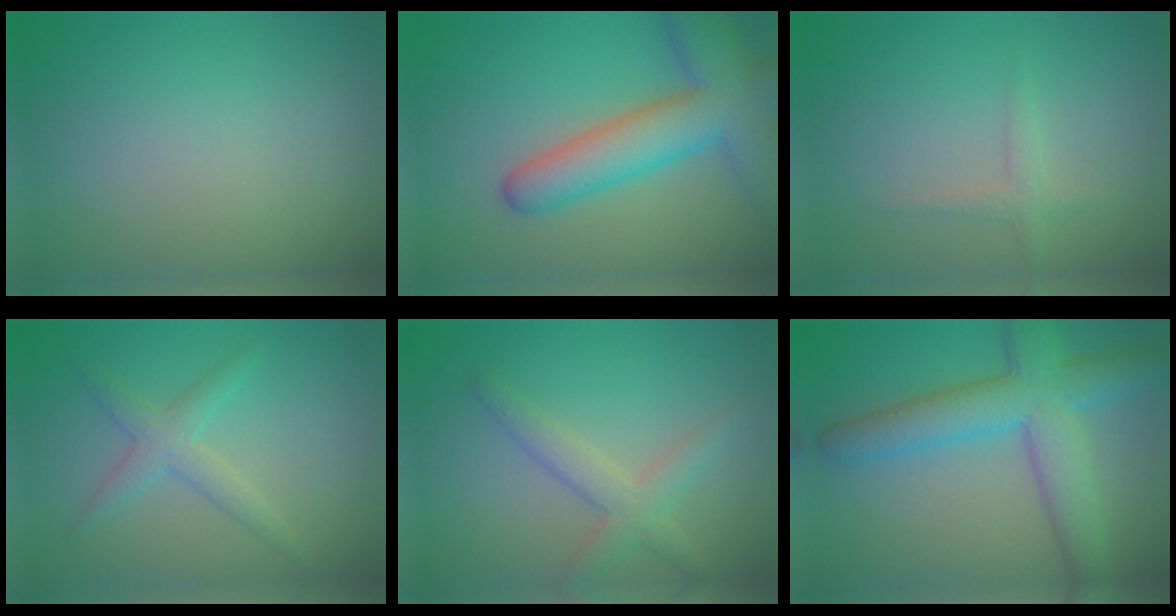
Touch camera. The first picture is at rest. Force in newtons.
{"total": 8.4, "press": 8.4, "slide": 0.4}
{"total": 1.3, "press": 1.3, "slide": 0.0}
{"total": 2.5, "press": 2.5, "slide": 0.1}
{"total": 3.2, "press": 3.1, "slide": 0.1}
{"total": 7.2, "press": 7.2, "slide": 0.2}